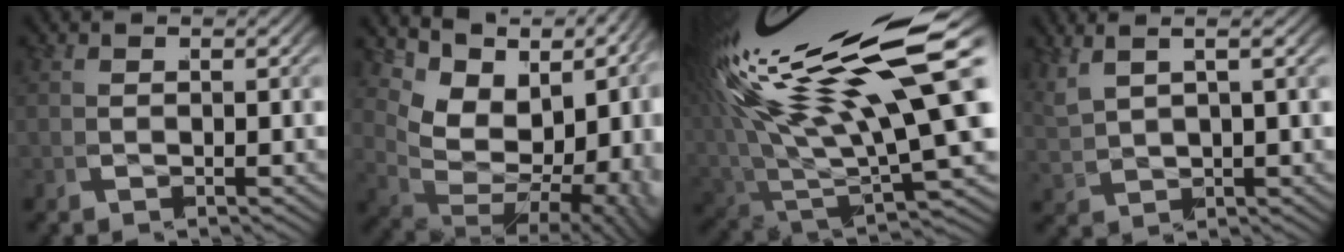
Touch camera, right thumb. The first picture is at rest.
{"total": 14.7, "force": [0.3, 10.2, 10.6], "torque": [-0.188, -0.030, 0.021]}
{"total": 14.8, "force": [2.0, 7.7, 12.5], "torque": [-0.240, -0.024, 0.057]}
{"total": 4.1, "force": [2.7, 1.6, 2.6], "torque": [-0.032, 0.019, 0.051]}